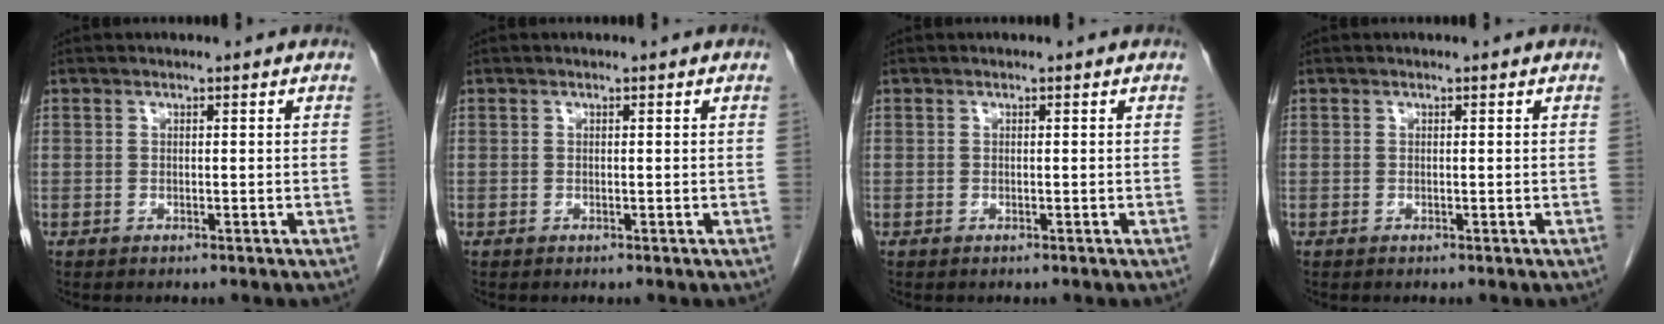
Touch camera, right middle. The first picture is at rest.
{"total": 0.0}
{"total": 0.0}
{"total": 0.0}